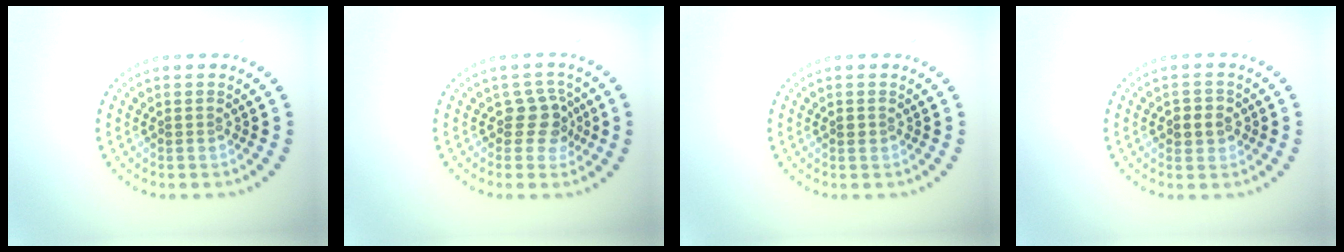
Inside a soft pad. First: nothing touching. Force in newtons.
{"total": 2.6, "press": 2.0, "slide": 1.6}
{"total": 0.8, "press": 0.8, "slide": 0.1}
{"total": 2.1, "press": 2.0, "slide": 0.5}